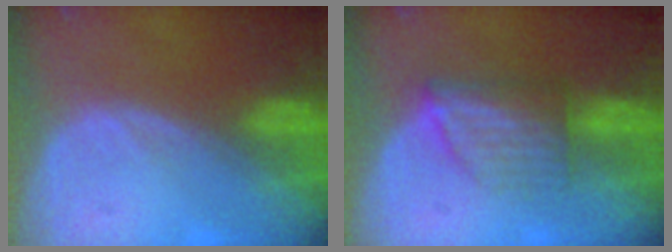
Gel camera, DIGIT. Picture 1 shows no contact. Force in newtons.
{"total": 6.1, "press": 5.5, "slide": 2.7}